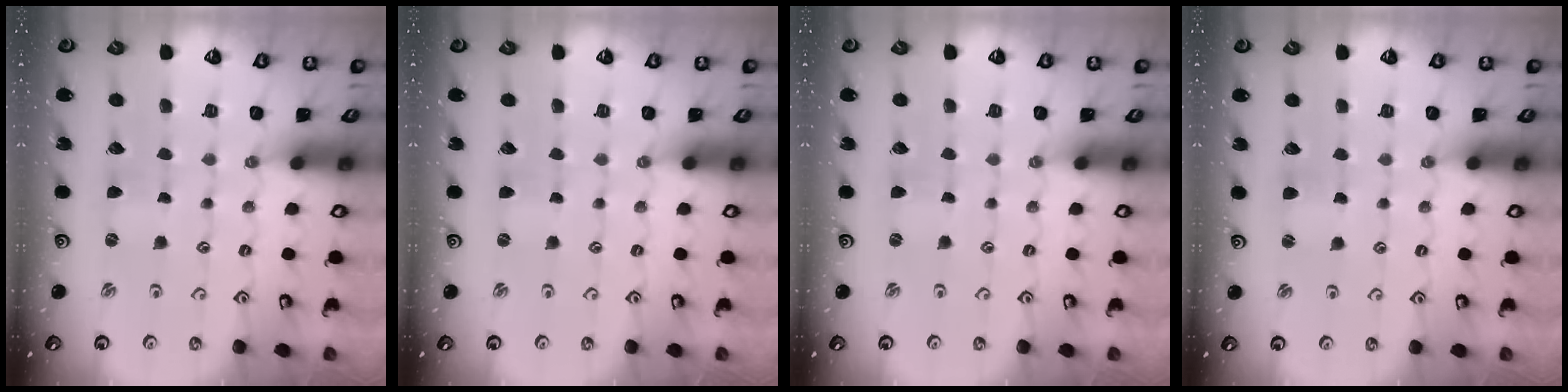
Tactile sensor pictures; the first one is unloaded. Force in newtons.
{"total": 0.0}
{"total": 0.0}
{"total": 1.7, "press": 1.7, "slide": 0.3}